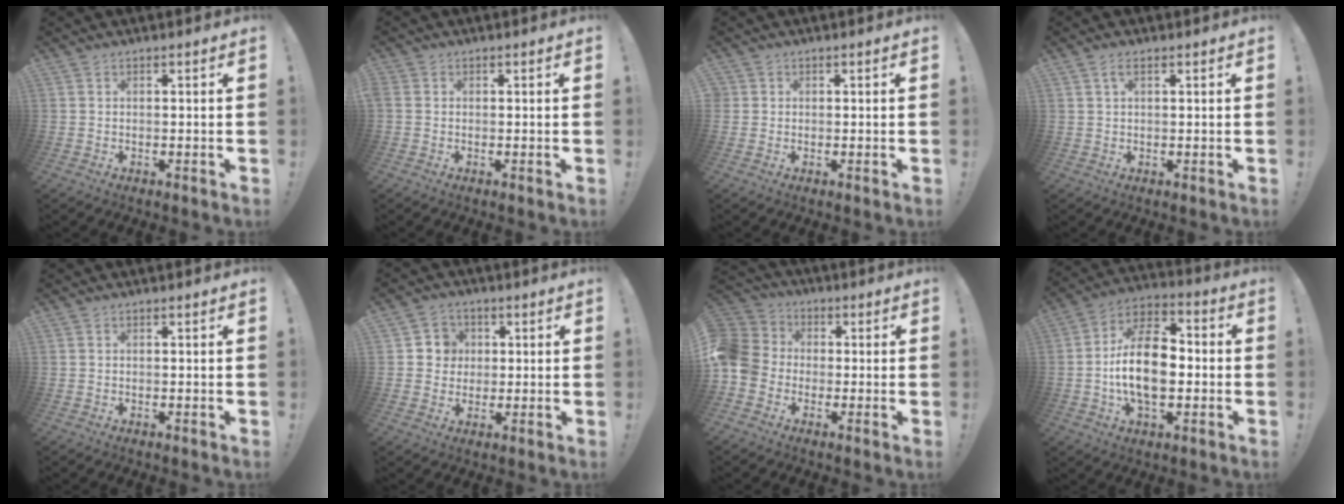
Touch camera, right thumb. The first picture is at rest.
{"total": 0.9, "force": [0.1, 0.8, 0.4], "torque": [-0.008, 0.004, 0.004]}
{"total": 1.3, "force": [0.3, 1.2, 0.2], "torque": [0.004, -0.003, 0.005]}
{"total": 2.6, "force": [1.1, 1.1, 2.0], "torque": [-0.039, 0.003, 0.019]}
{"total": 0.0}
{"total": 6.3, "force": [0.9, 6.1, 1.0], "torque": [-0.007, -0.007, 0.017]}
{"total": 10.1, "force": [-2.5, 8.6, 4.6], "torque": [-0.108, 0.023, -0.043]}
{"total": 17.5, "force": [-2.7, 10.1, 14.0], "torque": [-0.264, 0.018, -0.050]}